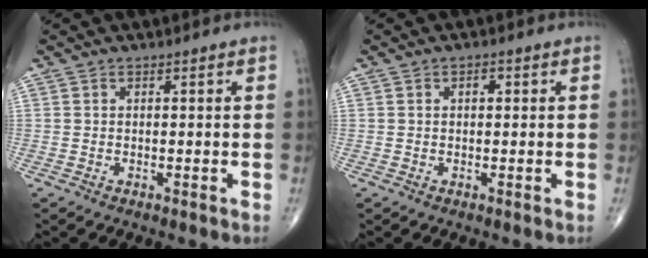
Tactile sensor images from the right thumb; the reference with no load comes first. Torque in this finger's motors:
{"motor_torque": [-0.06, 0.29, 0.17, 0.05, -0.01]}